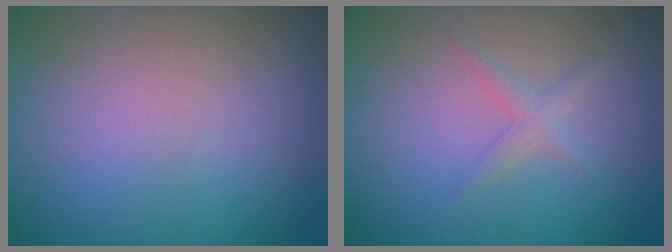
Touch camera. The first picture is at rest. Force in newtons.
{"total": 1.3, "press": 1.3, "slide": 0.1}